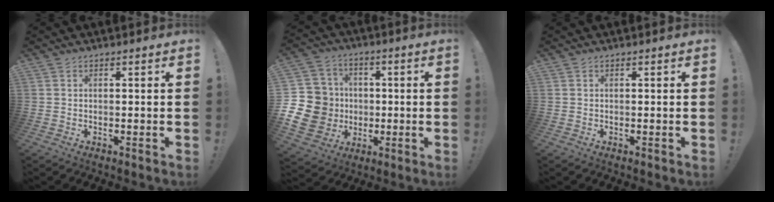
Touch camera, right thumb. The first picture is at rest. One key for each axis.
{"total": 15.7, "fx": -2.2, "fy": 14.4, "fz": 5.7, "tx": -0.112, "ty": 0.024, "tz": -0.019}
{"total": 0.0}